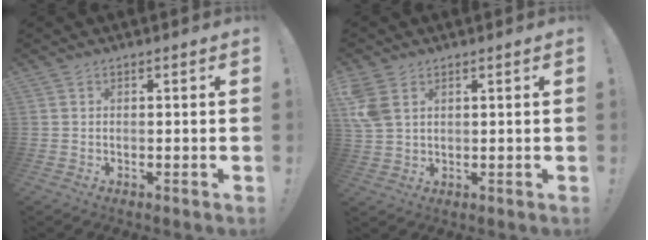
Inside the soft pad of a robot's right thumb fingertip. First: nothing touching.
{"total": 6.5, "force": [2.9, 4.2, 4.1], "torque": [-0.077, -0.012, 0.057]}